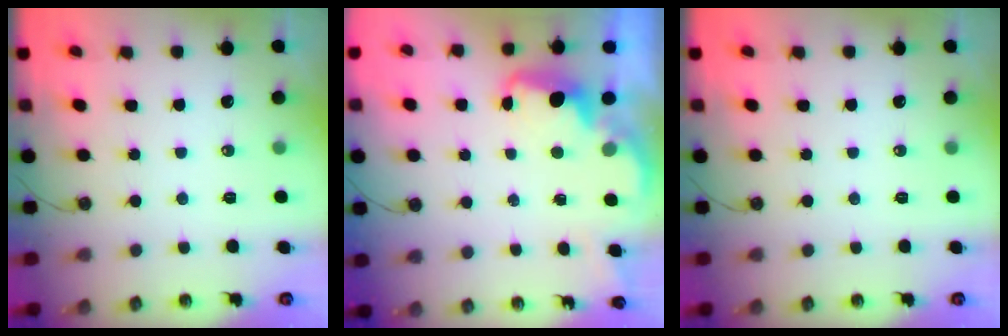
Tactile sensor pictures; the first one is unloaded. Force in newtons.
{"total": 2.1, "press": 2.0, "slide": 0.6}
{"total": 0.0}